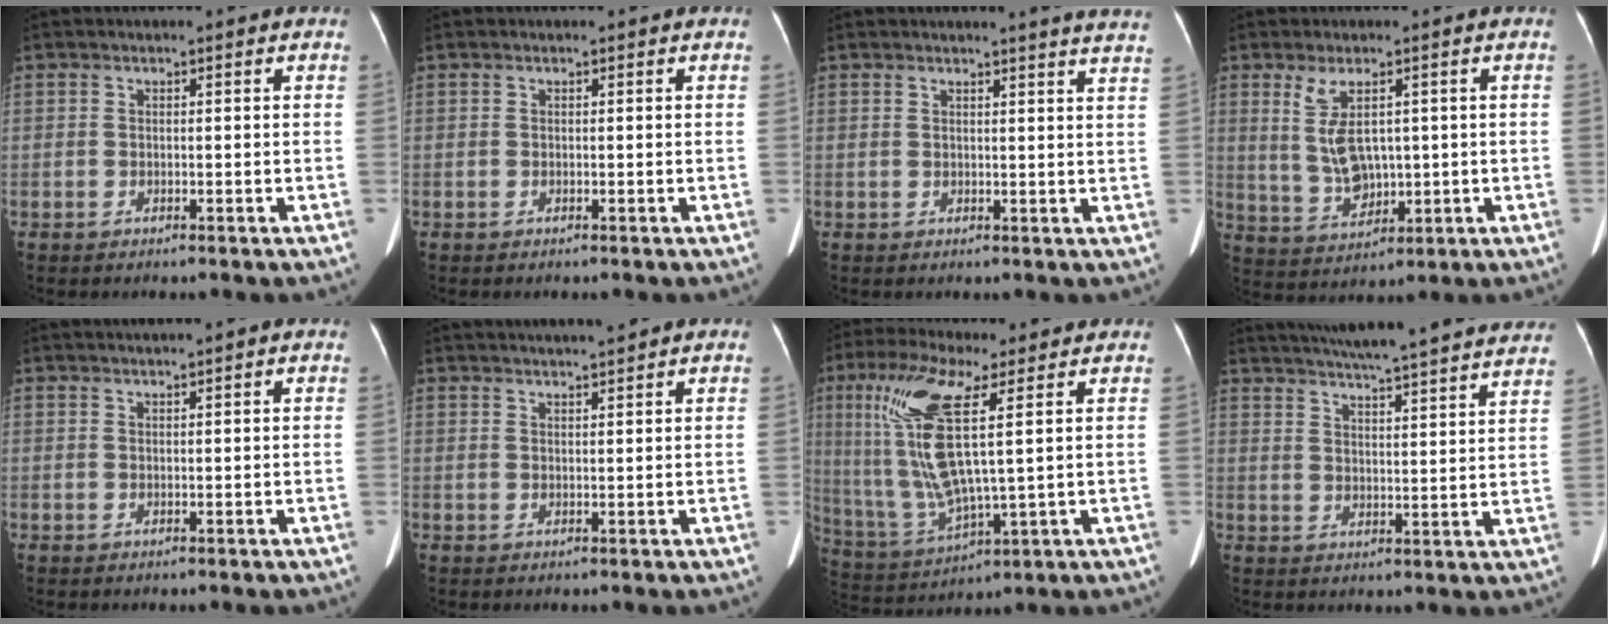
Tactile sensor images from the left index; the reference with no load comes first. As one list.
[{"total": 0.0}, {"total": 9.6, "force": [8.9, -0.8, 3.3], "torque": [-0.038, -0.034, 0.077]}, {"total": 6.4, "force": [1.5, 3.2, 5.4], "torque": [-0.123, -0.001, 0.044]}, {"total": 2.3, "force": [1.7, -0.1, 1.6], "torque": [-0.026, 0.024, 0.028]}, {"total": 4.9, "force": [4.4, -0.3, 2.3], "torque": [-0.034, 0.023, 0.064]}, {"total": 14.2, "force": [4.3, 2.1, 13.3], "torque": [-0.306, -0.007, 0.085]}, {"total": 26.5, "force": [24.0, 1.1, 11.2], "torque": [-0.180, -0.013, 0.305]}]